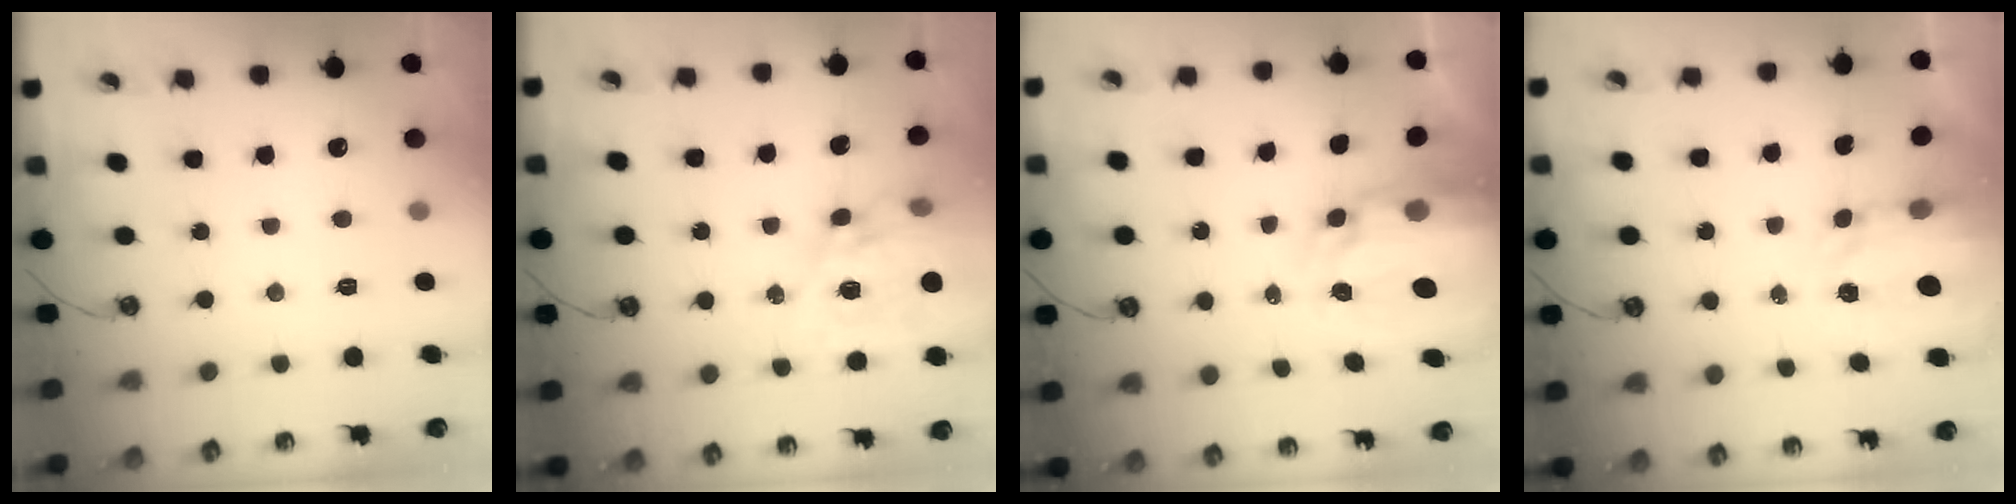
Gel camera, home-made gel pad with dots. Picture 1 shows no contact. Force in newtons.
{"total": 14.4, "press": 14.4, "slide": 0.9}
{"total": 7.3, "press": 7.3, "slide": 0.7}
{"total": 3.3, "press": 3.3, "slide": 0.4}